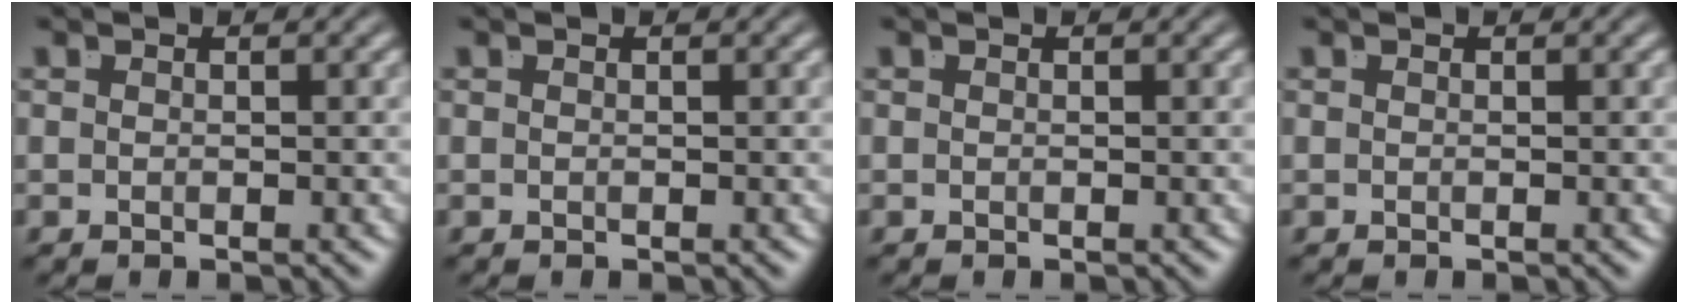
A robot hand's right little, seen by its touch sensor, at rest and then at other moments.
{"total": 0.0}
{"total": 0.0}
{"total": 0.0}